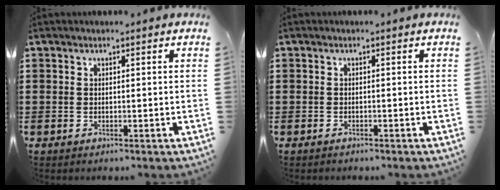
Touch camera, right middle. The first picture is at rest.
{"total": 0.6, "force": [-0.6, 0.2, 0.0], "torque": [0.000, 0.001, -0.013]}